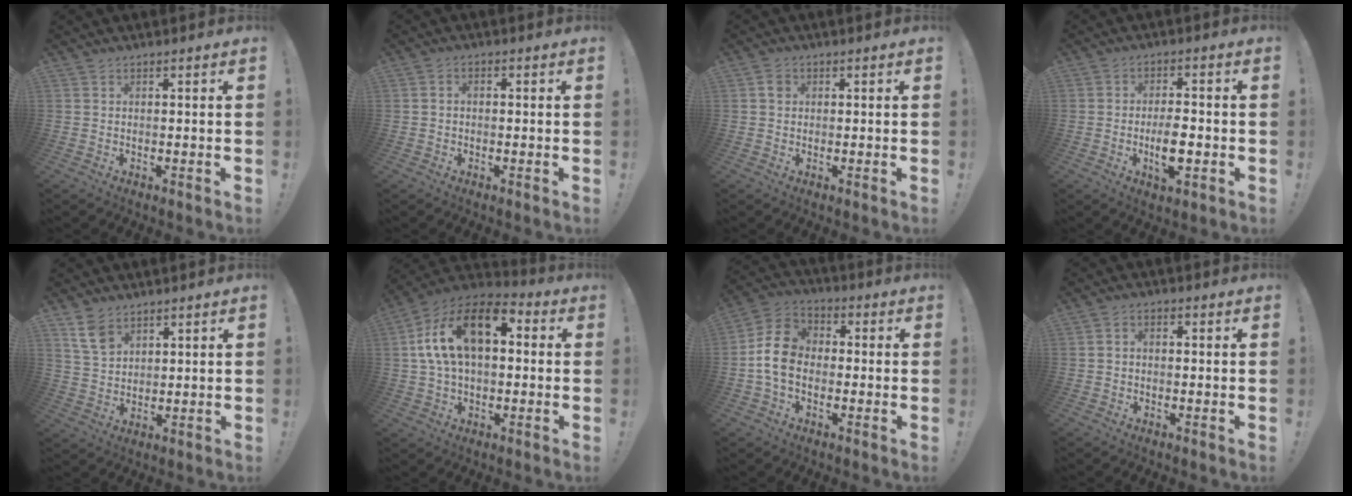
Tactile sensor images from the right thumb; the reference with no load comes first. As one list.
[{"total": 1.4, "force": [-0.7, 0.9, 0.9], "torque": [-0.019, 0.008, -0.012]}, {"total": 1.9, "force": [0.3, 1.6, 0.9], "torque": [-0.006, -0.001, 0.004]}, {"total": 7.4, "force": [-2.2, 3.4, 6.2], "torque": [-0.104, 0.002, -0.040]}, {"total": 7.5, "force": [4.8, 4.4, 3.7], "torque": [-0.065, -0.019, 0.095]}, {"total": 18.7, "force": [5.2, 10.8, 14.3], "torque": [-0.256, -0.005, 0.090]}, {"total": 11.2, "force": [-1.6, 8.7, 7.0], "torque": [-0.125, 0.031, -0.021]}, {"total": 1.7, "force": [-0.9, 1.1, 1.0], "torque": [-0.021, 0.009, -0.015]}]